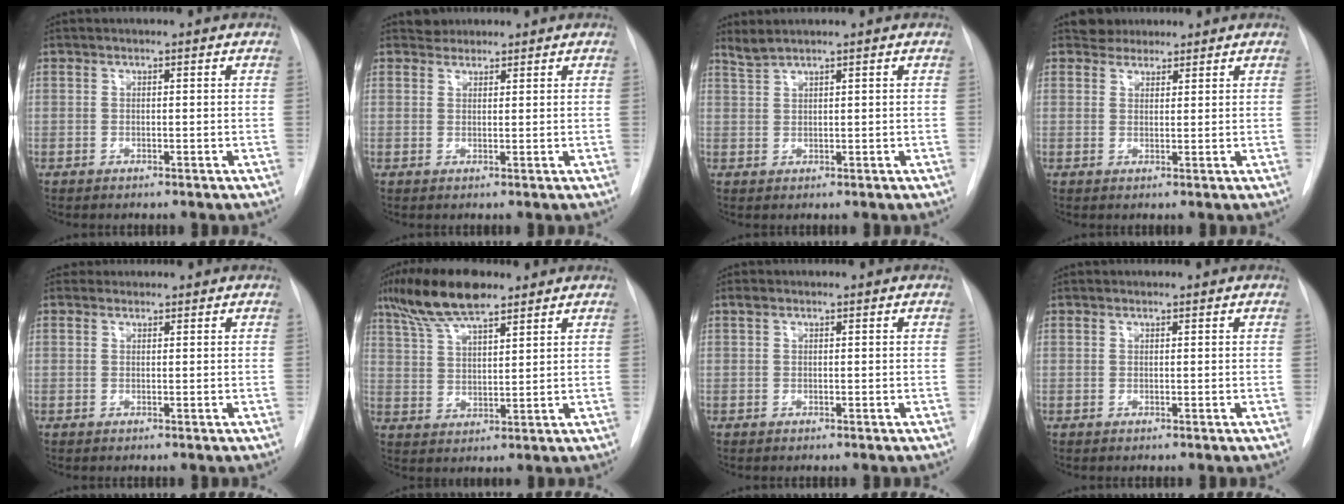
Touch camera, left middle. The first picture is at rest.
{"total": 1.7, "force": [1.5, 0.8, -0.3], "torque": [0.009, 0.005, 0.020]}
{"total": 1.9, "force": [1.7, -0.3, 0.6], "torque": [-0.017, 0.011, 0.040]}
{"total": 2.6, "force": [2.2, 1.3, -0.2], "torque": [0.007, 0.009, 0.033]}
{"total": 1.0, "force": [0.8, 0.6, -0.2], "torque": [0.004, 0.008, 0.010]}
{"total": 10.8, "force": [7.9, 2.6, 6.9], "torque": [-0.136, 0.015, 0.147]}
{"total": 0.8, "force": [0.5, 0.4, 0.5], "torque": [-0.014, 0.015, 0.008]}
{"total": 0.0}